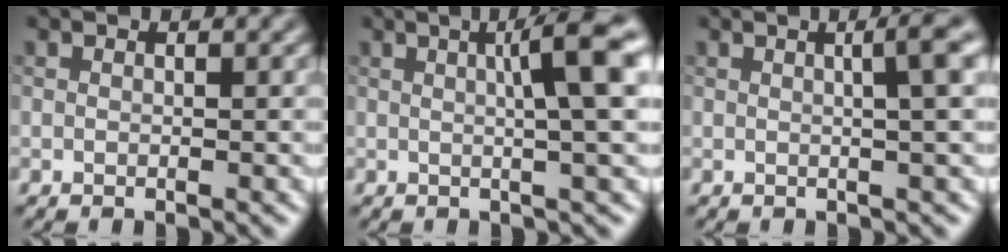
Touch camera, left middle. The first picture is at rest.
{"total": 6.6, "force": [1.5, 1.0, 6.4], "torque": [-0.076, 0.019, 0.020]}
{"total": 4.0, "force": [0.8, 0.9, 3.8], "torque": [-0.038, 0.016, 0.008]}